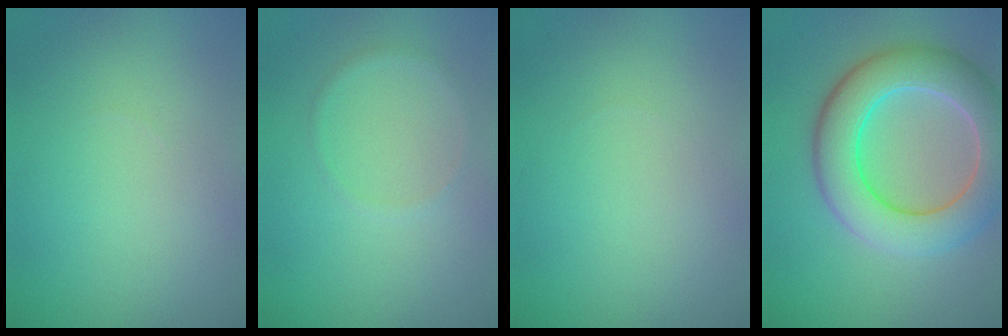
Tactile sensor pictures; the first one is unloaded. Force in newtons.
{"total": 0.8, "press": 0.8, "slide": 0.2}
{"total": 0.0}
{"total": 8.5, "press": 8.4, "slide": 0.6}